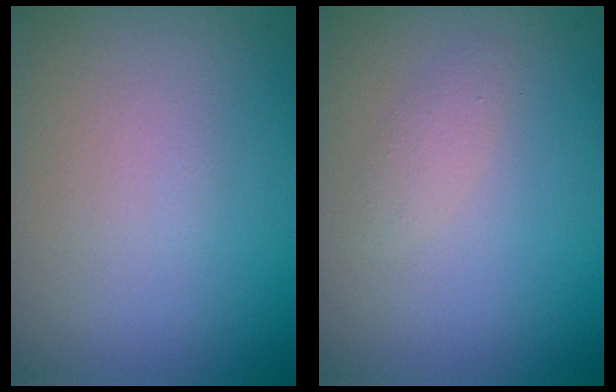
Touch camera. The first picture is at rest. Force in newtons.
{"total": 1.1, "press": 1.1, "slide": 0.1}